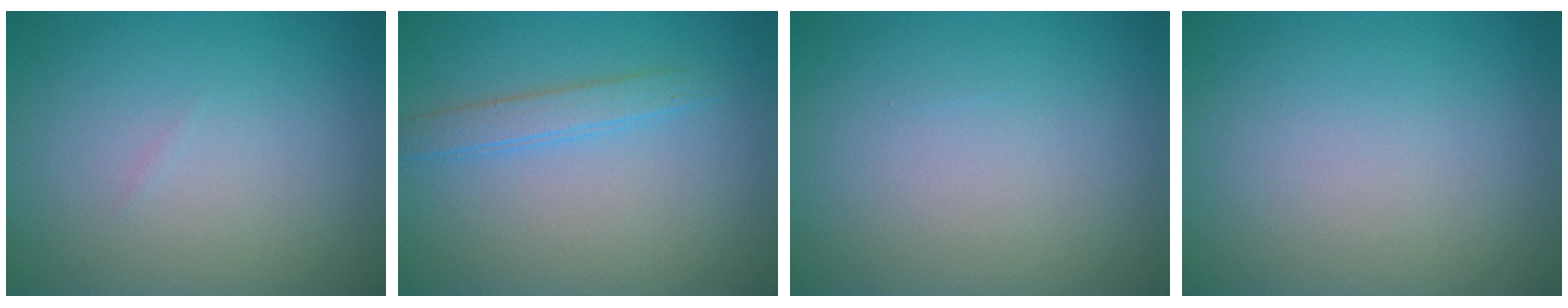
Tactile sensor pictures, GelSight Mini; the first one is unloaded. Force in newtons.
{"total": 1.9, "press": 1.9, "slide": 0.1}
{"total": 0.0}
{"total": 0.0}